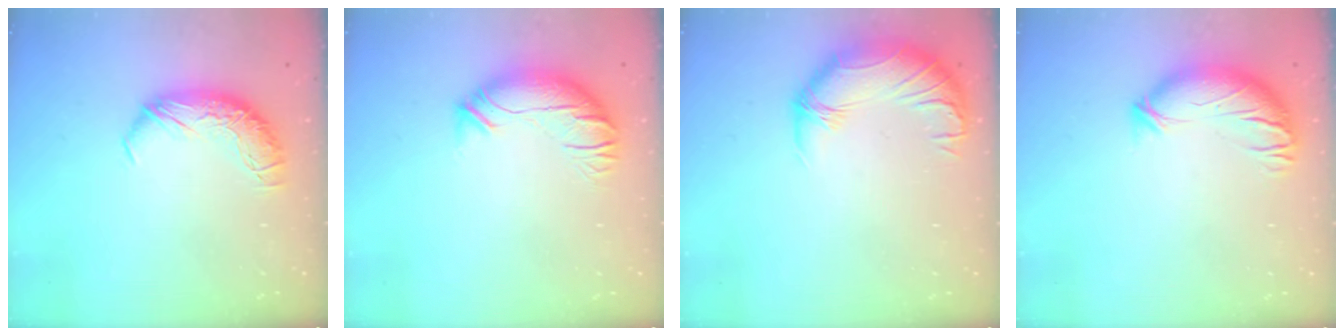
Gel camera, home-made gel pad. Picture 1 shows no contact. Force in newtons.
{"total": 2.6, "press": 0.9, "slide": 2.5}
{"total": 2.4, "press": 0.8, "slide": 2.3}
{"total": 3.6, "press": 2.7, "slide": 2.5}